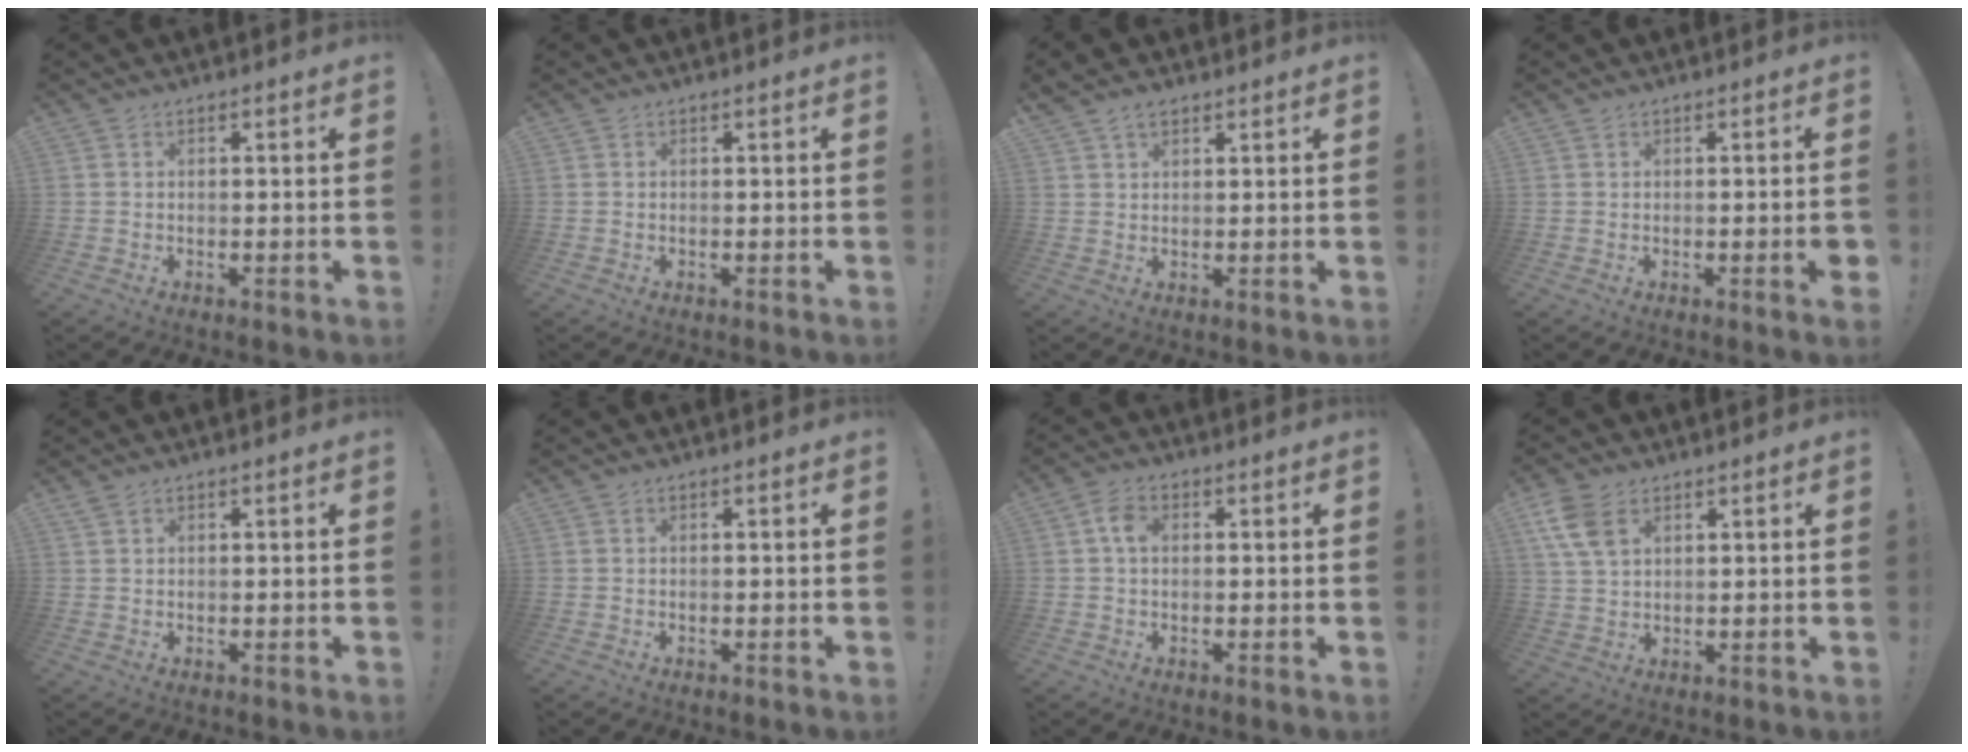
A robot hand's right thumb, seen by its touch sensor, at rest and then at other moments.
{"total": 0.0}
{"total": 3.8, "force": [2.8, 2.0, 1.6], "torque": [-0.019, -0.013, 0.051]}
{"total": 2.5, "force": [-0.6, 0.0, 2.5], "torque": [-0.033, -0.006, -0.011]}
{"total": 1.0, "force": [0.8, 0.3, 0.6], "torque": [-0.013, 0.001, 0.015]}
{"total": 0.0}
{"total": 4.5, "force": [0.7, 2.9, 3.3], "torque": [-0.056, 0.010, 0.012]}
{"total": 8.5, "force": [3.9, 5.2, 5.5], "torque": [-0.106, -0.010, 0.076]}